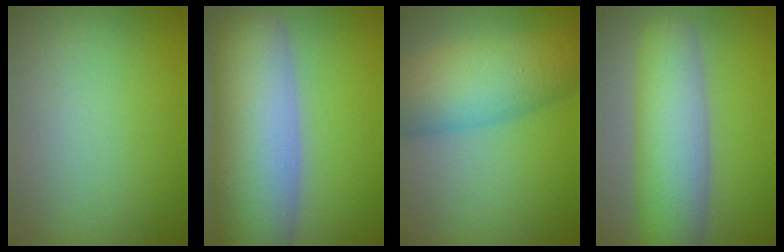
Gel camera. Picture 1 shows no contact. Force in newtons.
{"total": 11.8, "press": 11.8, "slide": 0.6}
{"total": 8.7, "press": 8.7, "slide": 0.2}
{"total": 6.9, "press": 6.9, "slide": 0.3}